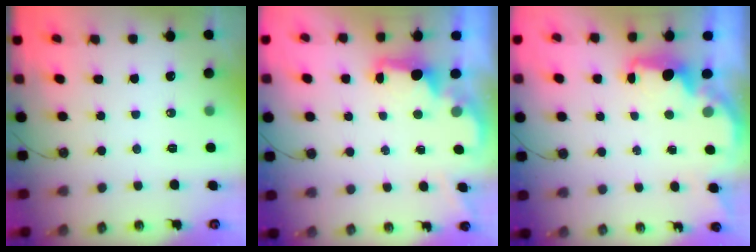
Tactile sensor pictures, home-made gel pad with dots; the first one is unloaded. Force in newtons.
{"total": 1.9, "press": 1.7, "slide": 0.8}
{"total": 2.6, "press": 2.5, "slide": 0.6}